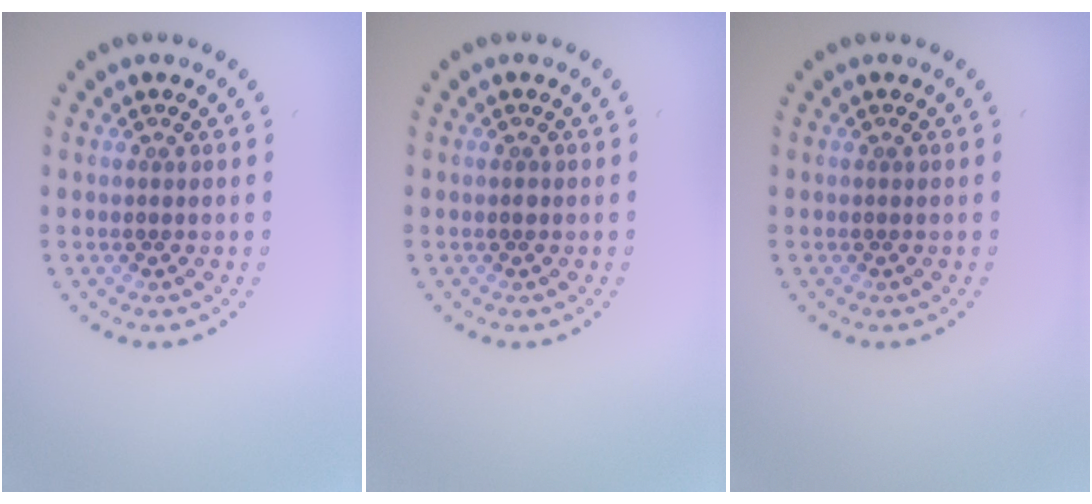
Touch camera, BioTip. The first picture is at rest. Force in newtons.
{"total": 0.5, "press": 0.5, "slide": 0.0}
{"total": 0.0}